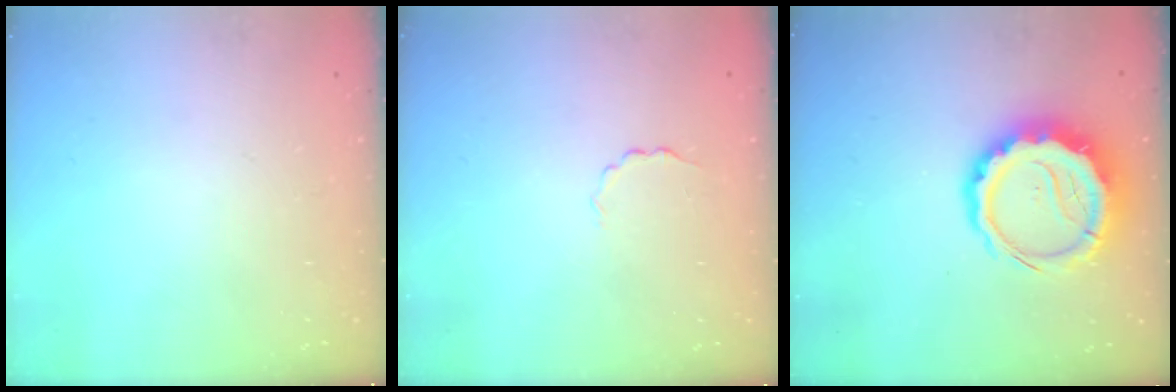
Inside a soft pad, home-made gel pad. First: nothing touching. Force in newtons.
{"total": 2.0, "press": 1.9, "slide": 0.6}
{"total": 10.5, "press": 10.1, "slide": 2.8}